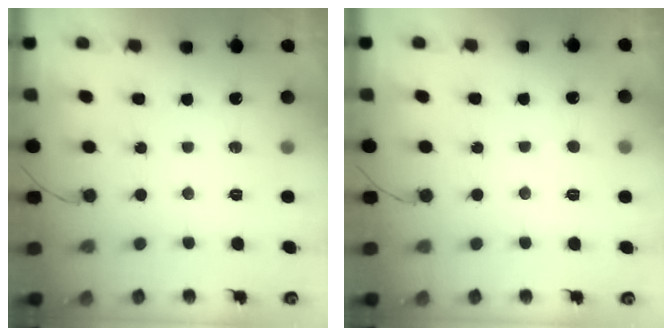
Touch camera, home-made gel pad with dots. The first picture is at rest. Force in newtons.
{"total": 2.4, "press": 2.4, "slide": 0.2}